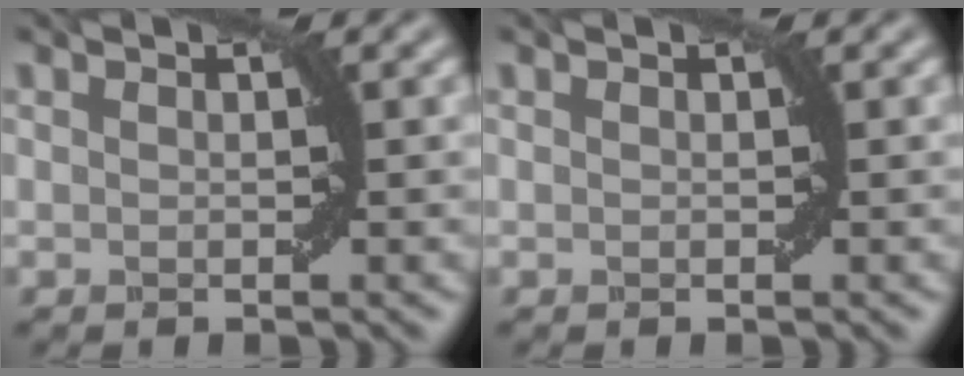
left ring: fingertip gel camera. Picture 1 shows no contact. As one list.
[{"total": 0.0}]